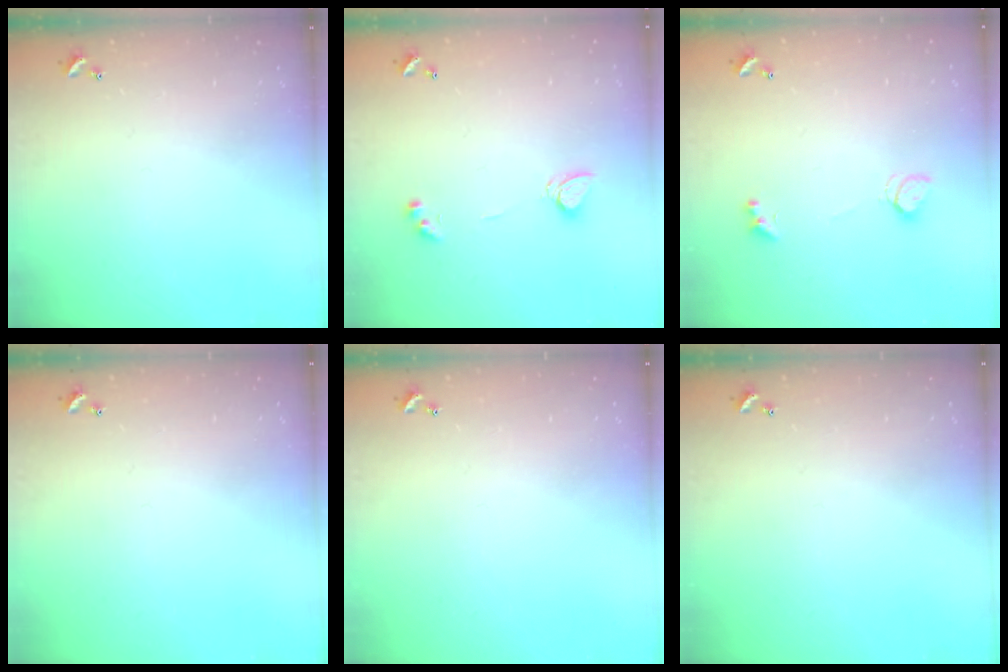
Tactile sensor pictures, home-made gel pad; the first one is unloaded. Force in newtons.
{"total": 4.2, "press": 4.2, "slide": 0.2}
{"total": 2.8, "press": 2.8, "slide": 0.6}
{"total": 0.0}
{"total": 0.0}
{"total": 0.0}